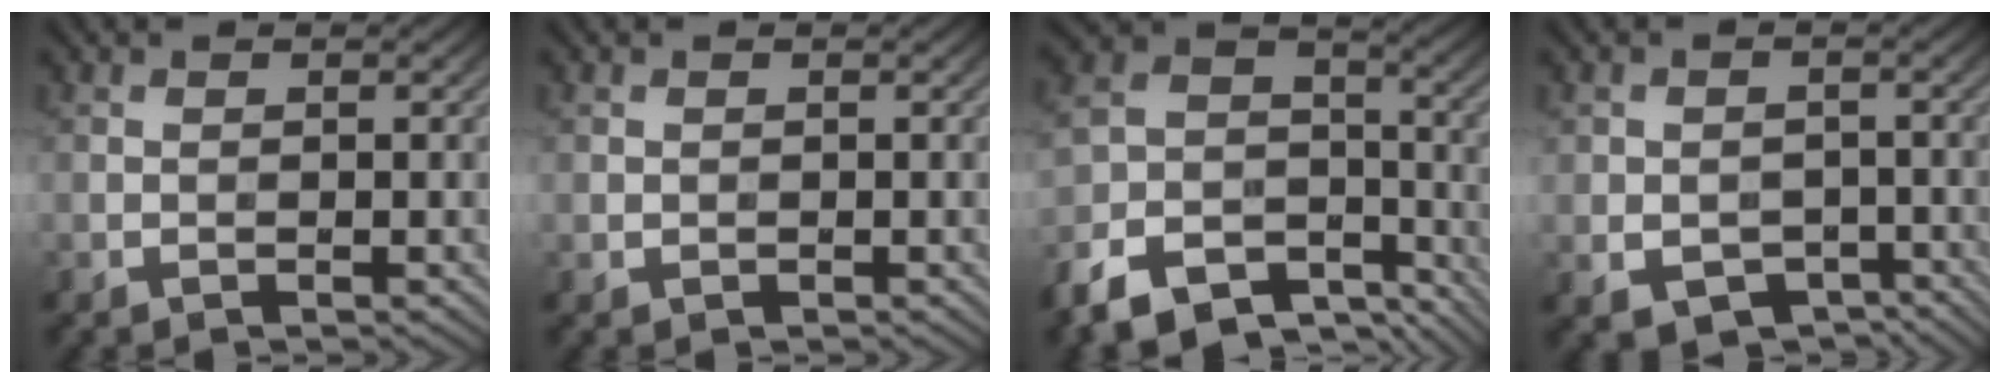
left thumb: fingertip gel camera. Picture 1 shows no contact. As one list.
[{"total": 0.8, "force": [0.1, 0.8, 0.1], "torque": [-0.001, -0.004, 0.002]}, {"total": 13.0, "force": [-8.4, 7.4, 6.6], "torque": [-0.149, -0.032, -0.156]}, {"total": 5.4, "force": [-2.1, 4.2, 2.6], "torque": [-0.049, -0.014, -0.023]}]